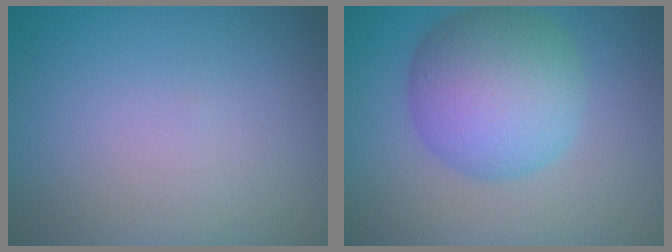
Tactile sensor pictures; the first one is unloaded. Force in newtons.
{"total": 7.9, "press": 7.9, "slide": 0.1}